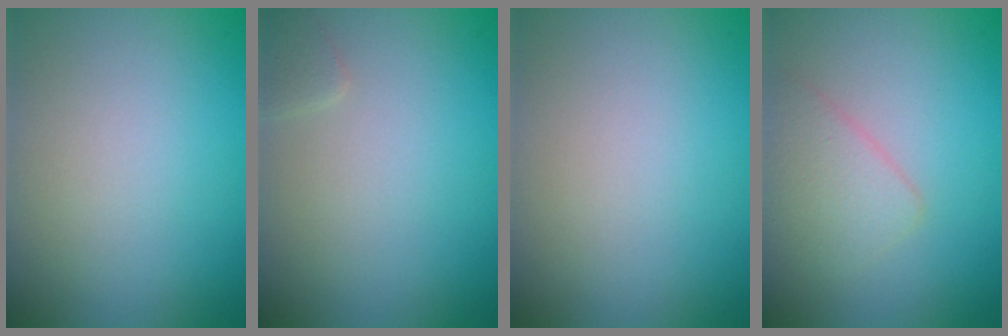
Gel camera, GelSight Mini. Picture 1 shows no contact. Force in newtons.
{"total": 0.8, "press": 0.8, "slide": 0.0}
{"total": 0.0}
{"total": 2.4, "press": 2.4, "slide": 0.1}